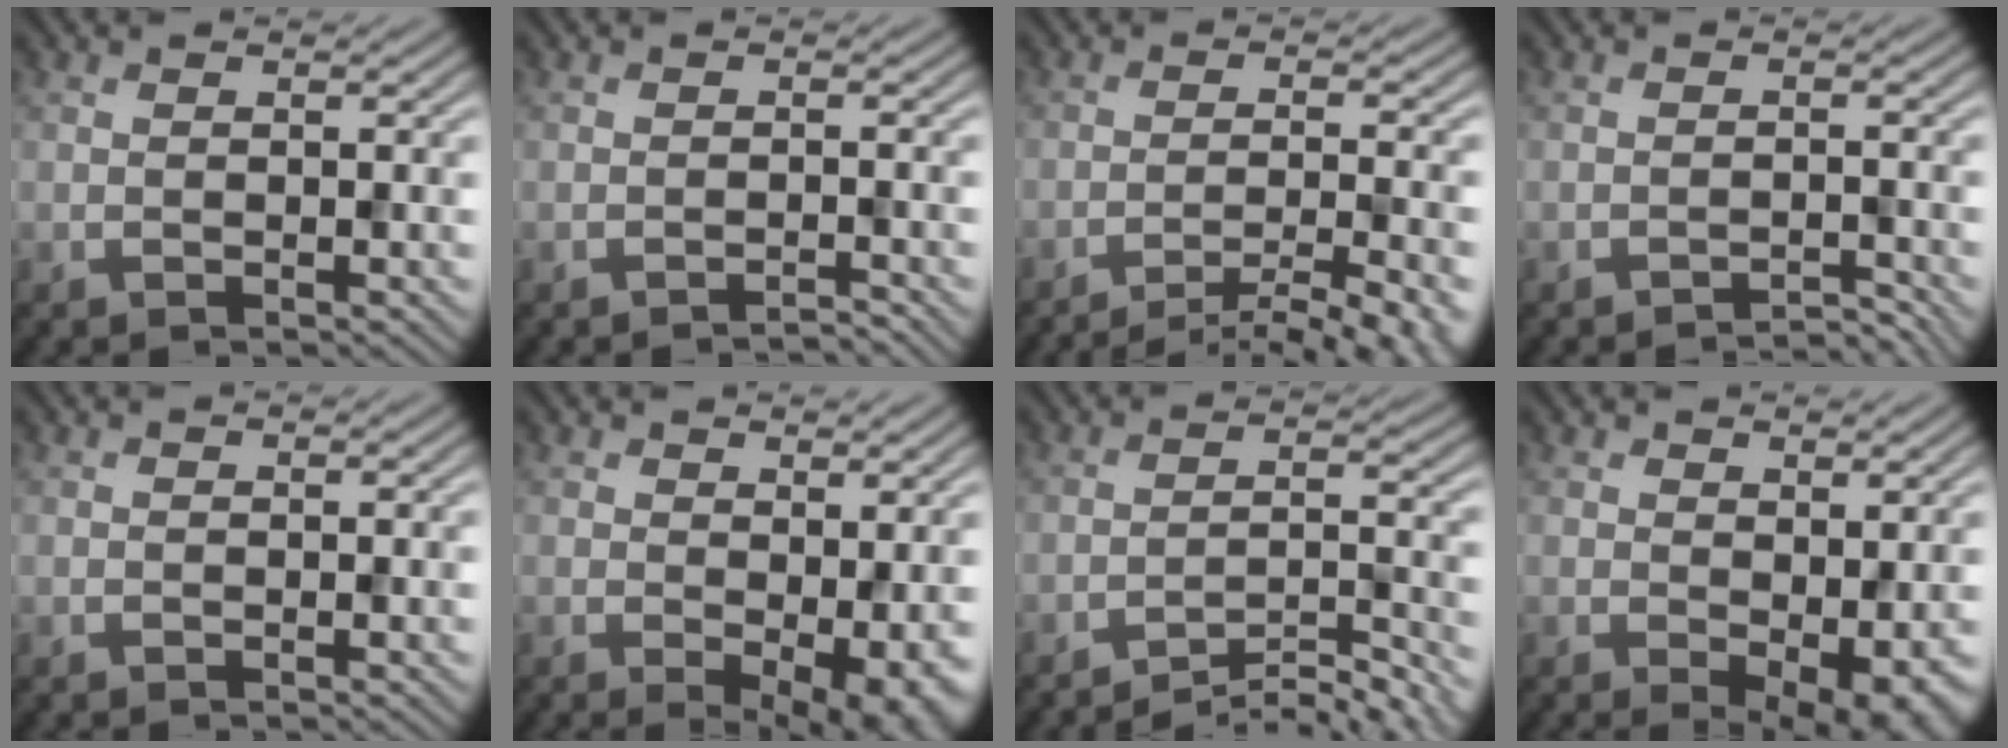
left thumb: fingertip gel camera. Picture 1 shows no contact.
{"total": 1.4, "force": [-1.3, 0.1, 0.5], "torque": [0.000, 0.007, -0.029]}
{"total": 9.8, "force": [-7.9, 1.6, 5.4], "torque": [-0.079, 0.002, -0.099]}
{"total": 2.0, "force": [-1.8, 0.2, 0.6], "torque": [-0.001, 0.007, -0.036]}
{"total": 0.0}
{"total": 5.1, "force": [0.0, 2.3, 4.6], "torque": [-0.066, -0.011, 0.010]}
{"total": 6.3, "force": [-5.3, 0.8, 3.3], "torque": [-0.059, 0.013, -0.086]}
{"total": 4.8, "force": [-0.3, 2.3, 4.2], "torque": [-0.058, -0.010, 0.005]}